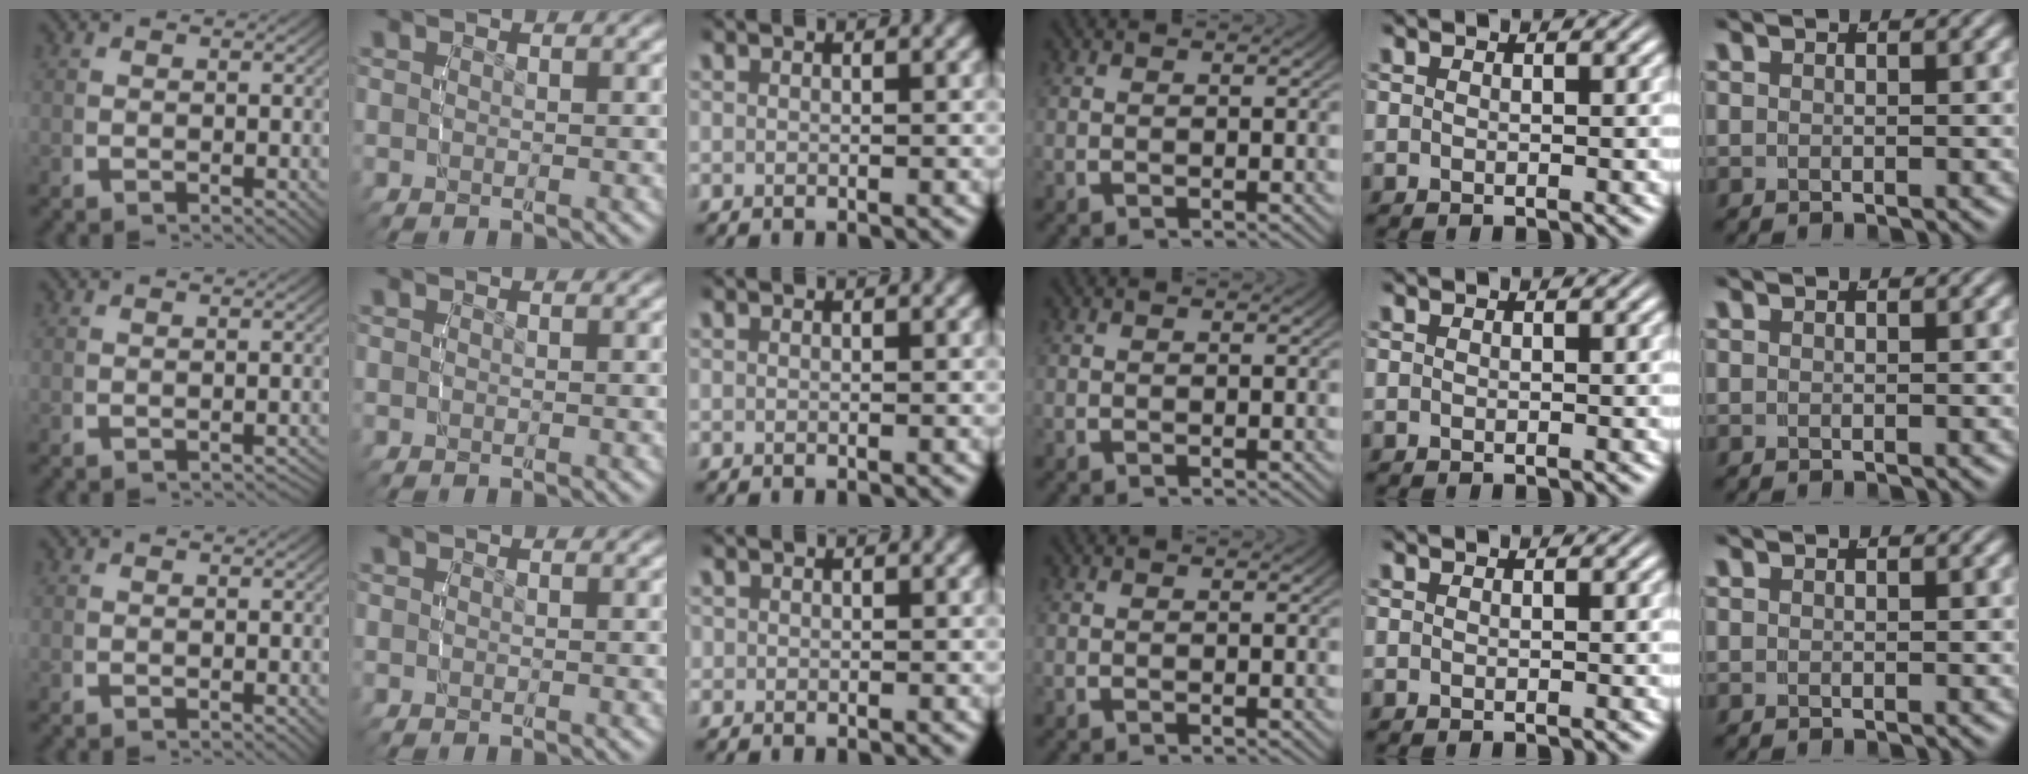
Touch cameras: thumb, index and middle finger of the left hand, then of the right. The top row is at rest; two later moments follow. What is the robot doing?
{"motion": "lift_and_place", "object": "condiment"}